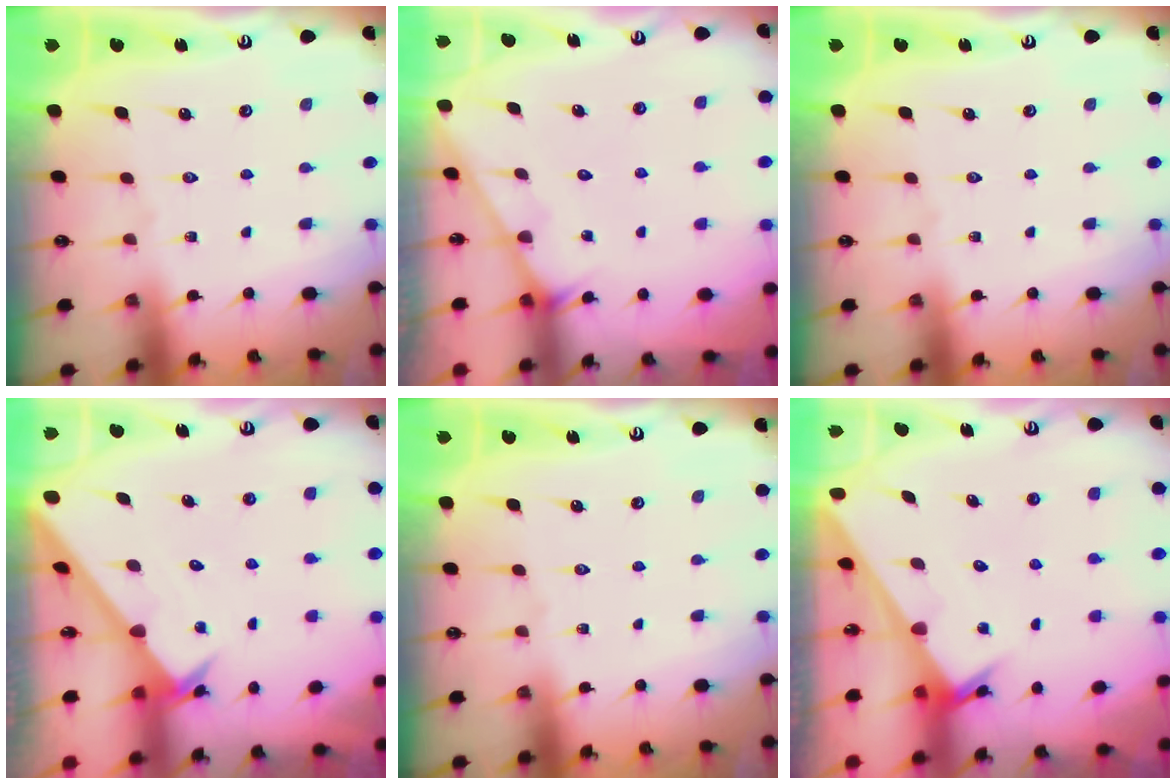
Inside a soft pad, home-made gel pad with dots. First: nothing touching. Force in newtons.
{"total": 2.0, "press": 2.0, "slide": 0.1}
{"total": 0.0}
{"total": 2.4, "press": 2.4, "slide": 0.2}
{"total": 0.0}
{"total": 2.4, "press": 2.4, "slide": 0.1}